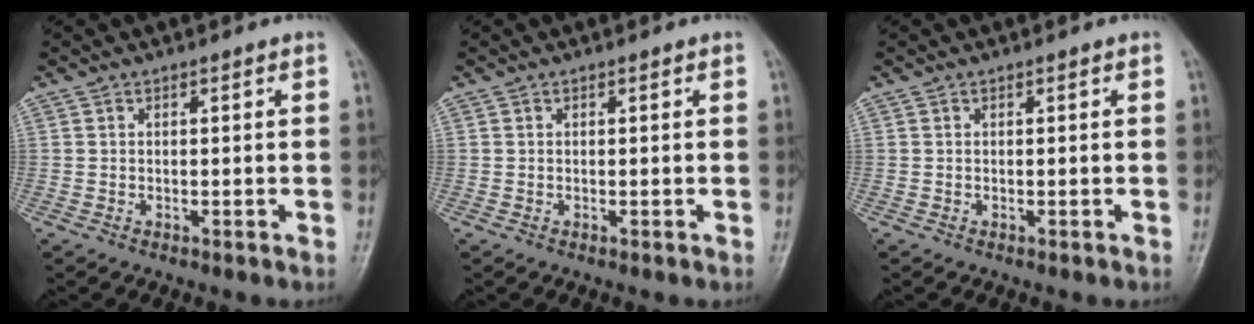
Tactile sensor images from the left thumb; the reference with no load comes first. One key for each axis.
{"total": 0.0}
{"total": 0.0}